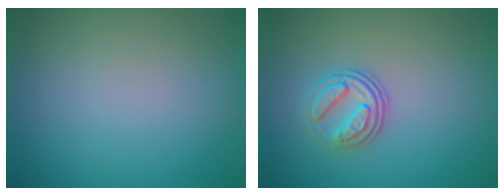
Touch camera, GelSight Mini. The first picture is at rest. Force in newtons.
{"total": 3.1, "press": 2.4, "slide": 1.9}